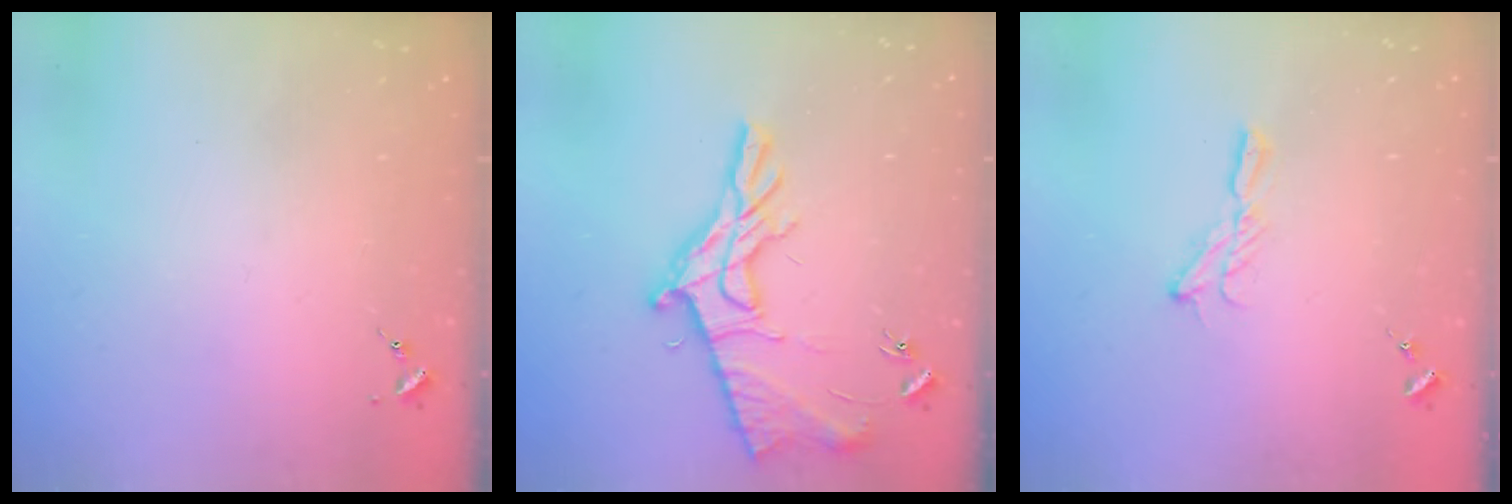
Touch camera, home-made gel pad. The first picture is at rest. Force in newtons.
{"total": 15.3, "press": 15.3, "slide": 0.6}
{"total": 6.4, "press": 6.4, "slide": 0.4}